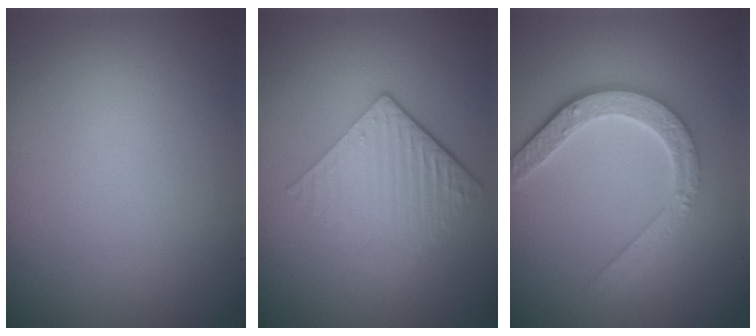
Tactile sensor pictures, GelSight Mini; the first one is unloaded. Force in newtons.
{"total": 4.3, "press": 2.9, "slide": 3.1}
{"total": 4.6, "press": 3.6, "slide": 3.0}